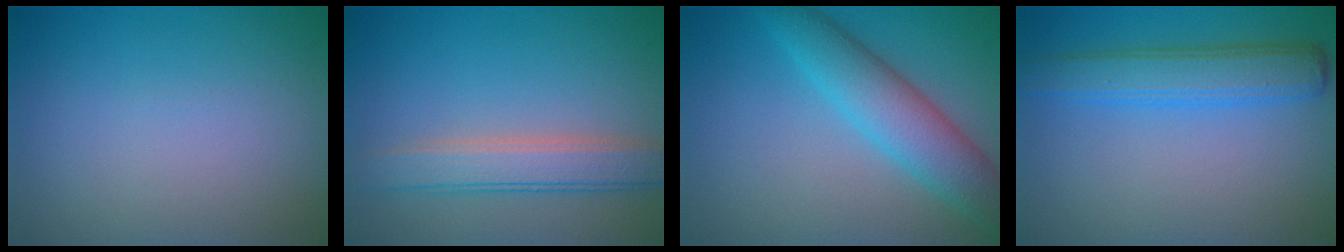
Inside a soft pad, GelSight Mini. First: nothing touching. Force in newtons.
{"total": 3.8, "press": 3.7, "slide": 0.4}
{"total": 5.4, "press": 5.4, "slide": 0.1}
{"total": 4.0, "press": 4.0, "slide": 0.1}